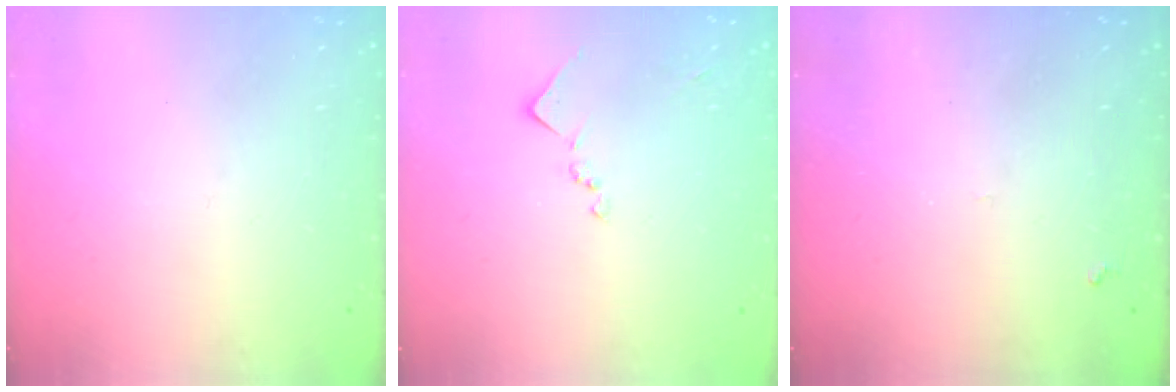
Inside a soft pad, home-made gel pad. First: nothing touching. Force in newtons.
{"total": 9.2, "press": 9.2, "slide": 0.4}
{"total": 5.2, "press": 5.1, "slide": 0.8}